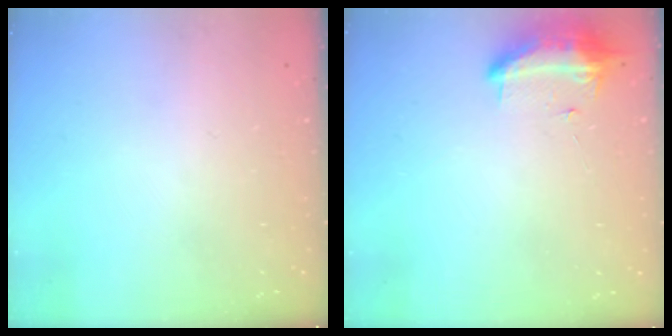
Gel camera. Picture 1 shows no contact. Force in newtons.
{"total": 9.0, "press": 8.8, "slide": 1.8}